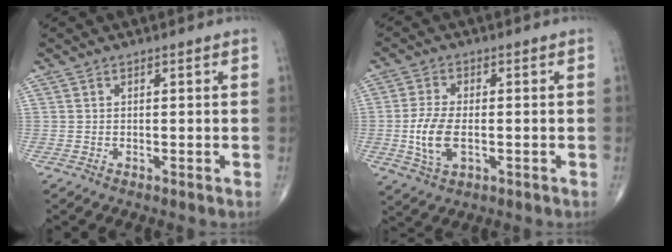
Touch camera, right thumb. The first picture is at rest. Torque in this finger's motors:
{"motor_torque": [-0.17, 0.46, 0.76, 0.02, 0.18]}